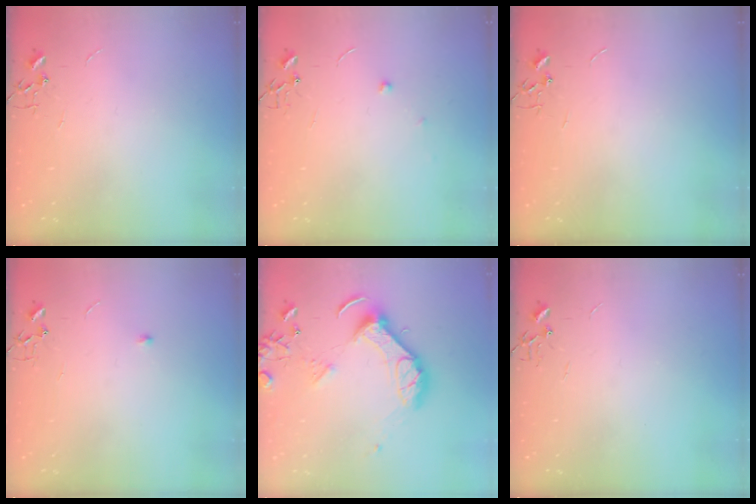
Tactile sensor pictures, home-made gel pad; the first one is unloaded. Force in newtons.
{"total": 4.8, "press": 4.8, "slide": 0.5}
{"total": 0.0}
{"total": 4.6, "press": 4.5, "slide": 0.7}
{"total": 14.7, "press": 14.6, "slide": 2.1}
{"total": 0.0}